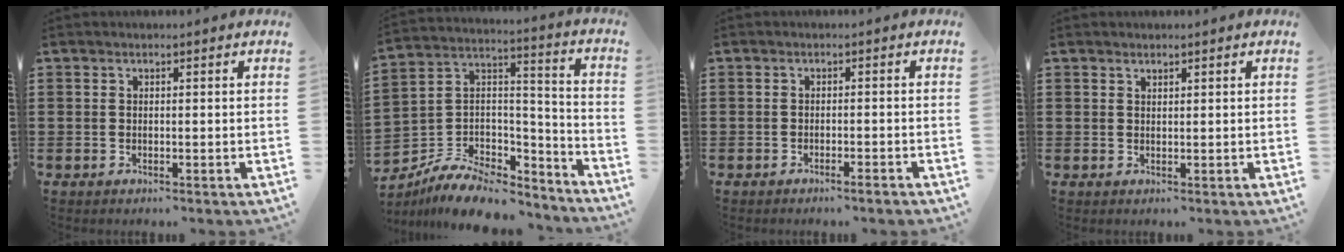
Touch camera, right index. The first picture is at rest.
{"total": 8.5, "force": [-6.9, 3.7, 3.3], "torque": [-0.073, 0.014, -0.133]}
{"total": 1.4, "force": [-1.2, -0.2, 0.7], "torque": [-0.013, -0.003, -0.022]}
{"total": 0.8, "force": [0.7, 0.3, 0.1], "torque": [-0.002, 0.001, 0.014]}